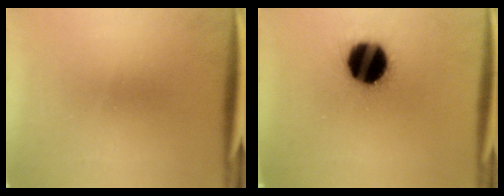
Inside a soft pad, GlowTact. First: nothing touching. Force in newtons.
{"total": 19.5}